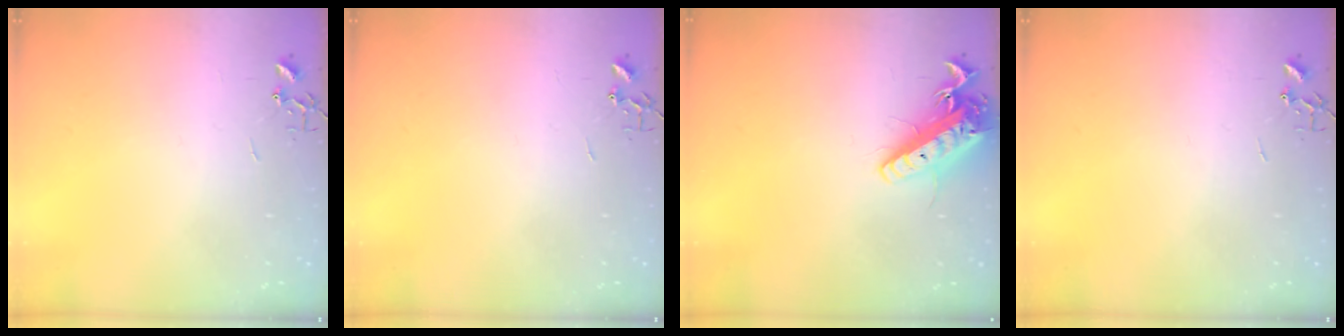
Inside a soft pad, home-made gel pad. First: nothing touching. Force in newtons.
{"total": 0.0}
{"total": 16.0, "press": 15.7, "slide": 3.1}
{"total": 0.0}